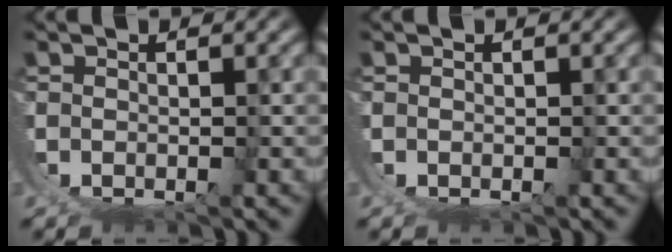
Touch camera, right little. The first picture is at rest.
{"total": 0.0}